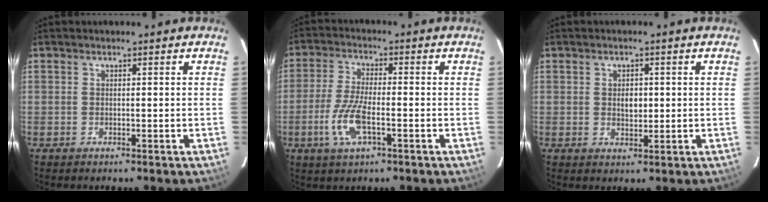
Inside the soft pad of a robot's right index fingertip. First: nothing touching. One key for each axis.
{"total": 8.2, "fx": -3.0, "fy": 2.5, "fz": 7.2, "tx": -0.158, "ty": -0.005, "tz": -0.059}
{"total": 2.7, "fx": 0.3, "fy": 1.9, "fz": 2.0, "tx": -0.031, "ty": 0.002, "tz": 0.005}